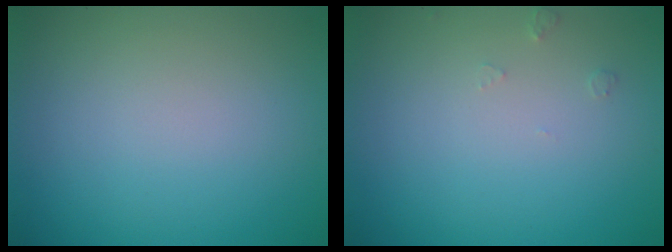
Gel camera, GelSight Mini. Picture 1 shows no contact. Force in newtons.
{"total": 0.6, "press": 0.6, "slide": 0.1}